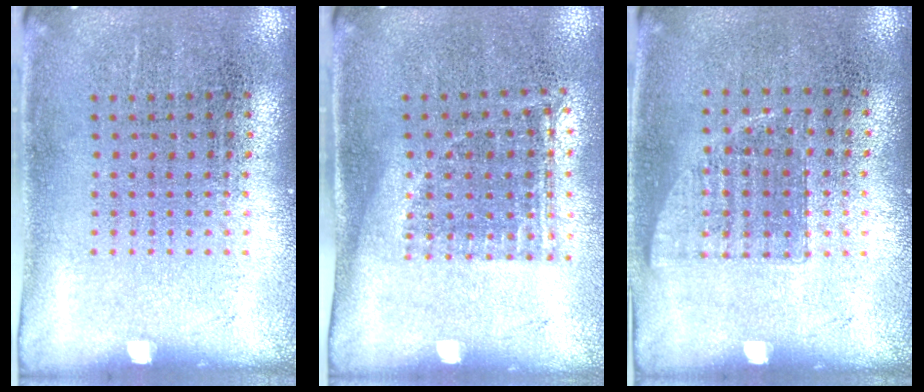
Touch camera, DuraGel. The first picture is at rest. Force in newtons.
{"total": 1.2, "press": 0.9, "slide": 0.8}
{"total": 0.8, "press": 0.7, "slide": 0.3}